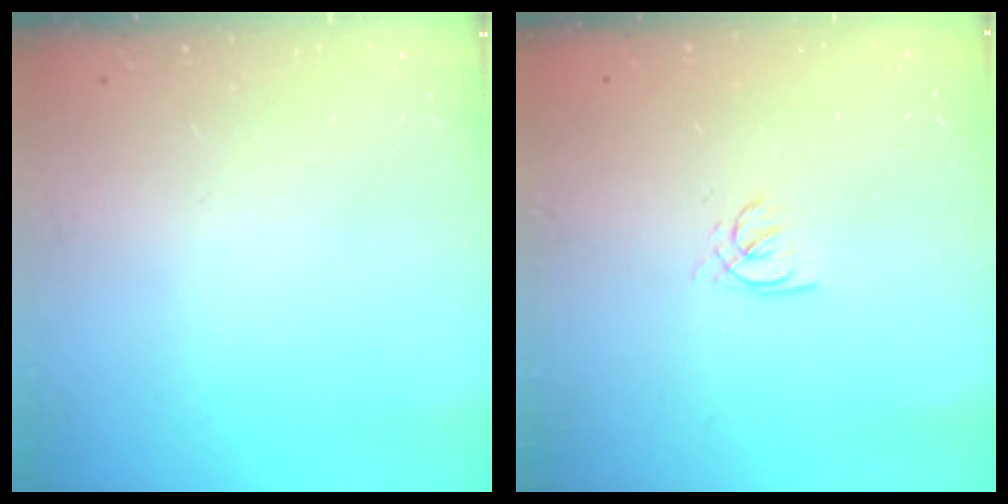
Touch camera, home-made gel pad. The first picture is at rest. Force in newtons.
{"total": 1.9, "press": 1.8, "slide": 0.4}